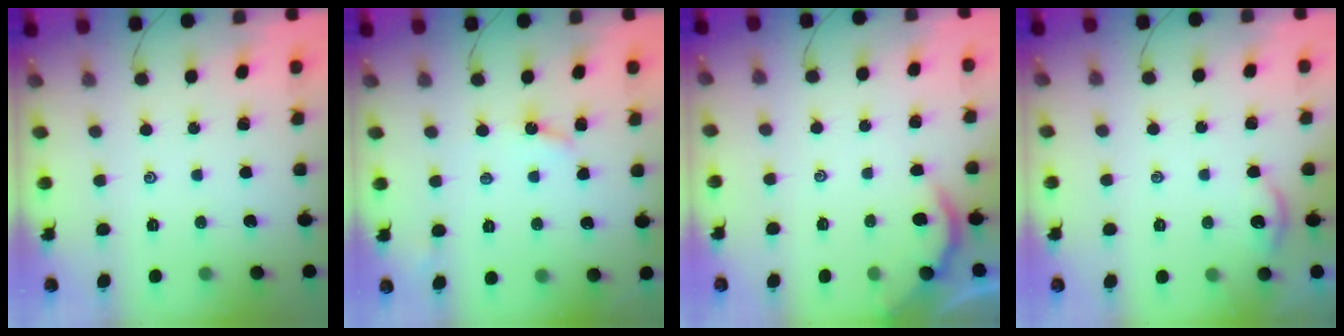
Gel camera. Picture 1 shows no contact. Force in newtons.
{"total": 3.4, "press": 3.4, "slide": 0.3}
{"total": 2.1, "press": 2.0, "slide": 0.4}
{"total": 1.9, "press": 1.9, "slide": 0.2}